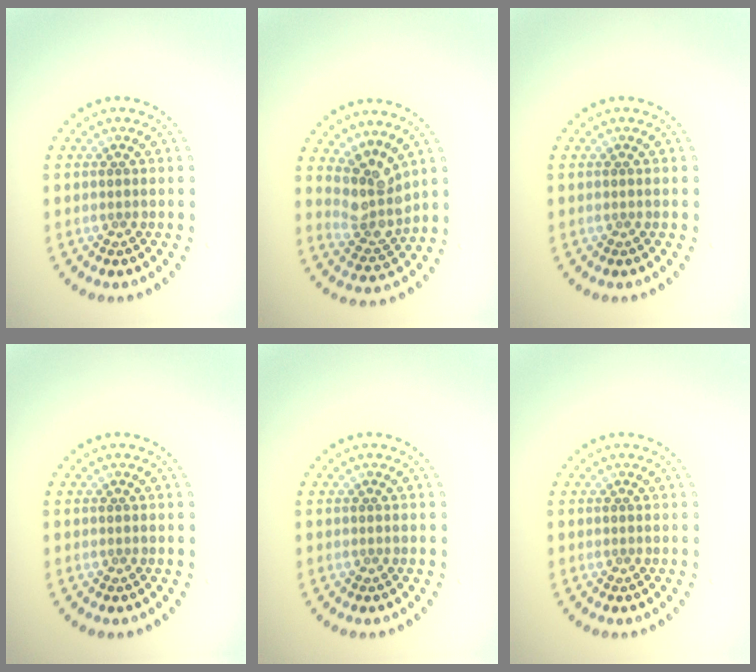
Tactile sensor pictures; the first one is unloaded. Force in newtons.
{"total": 3.8, "press": 3.0, "slide": 2.4}
{"total": 0.0}
{"total": 0.0}
{"total": 0.0}
{"total": 0.0}